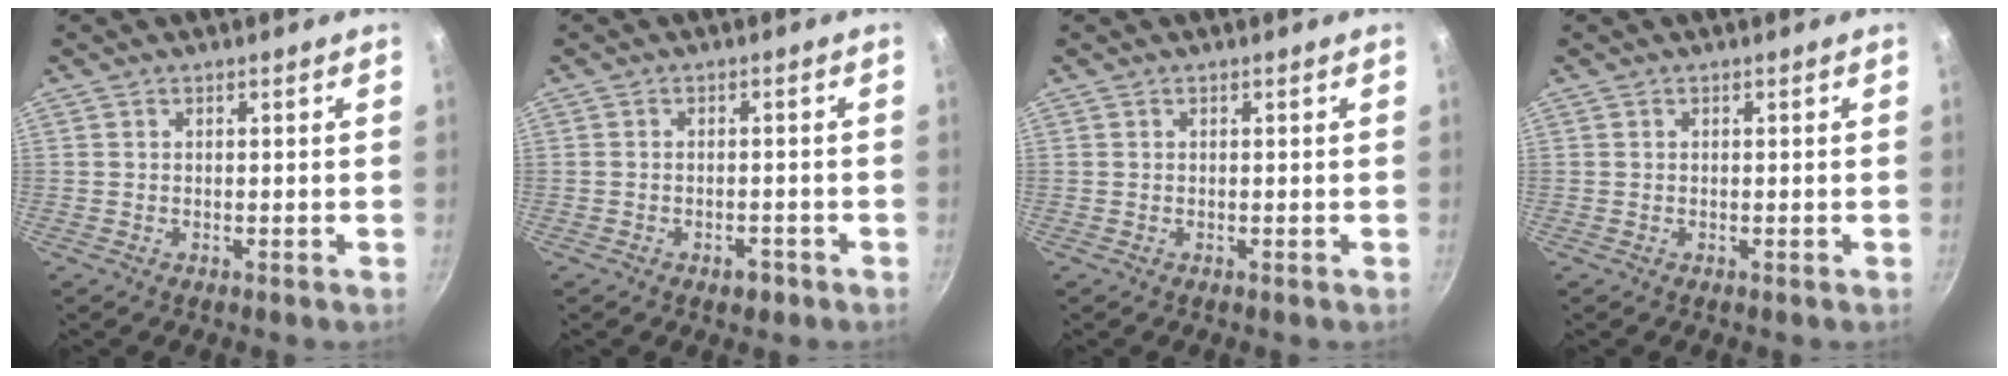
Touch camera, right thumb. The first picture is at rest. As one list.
[{"total": 2.6, "force": [-1.6, 1.5, 1.5], "torque": [-0.014, 0.016, -0.016]}, {"total": 0.0}, {"total": 0.0}]